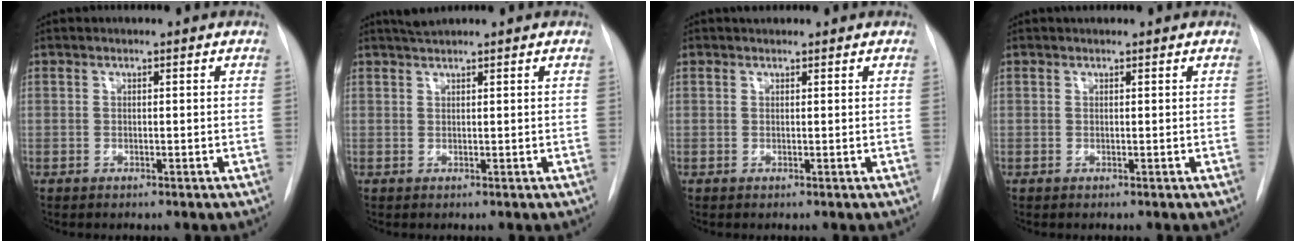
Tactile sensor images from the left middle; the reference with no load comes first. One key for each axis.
{"total": 1.4, "fx": 1.3, "fy": 0.3, "fz": 0.3, "tx": -0.012, "ty": 0.008, "tz": 0.025}
{"total": 1.3, "fx": 1.1, "fy": 0.5, "fz": 0.1, "tx": -0.010, "ty": 0.016, "tz": 0.020}
{"total": 0.8, "fx": 0.8, "fy": 0.3, "fz": 0.1, "tx": -0.011, "ty": 0.013, "tz": 0.016}